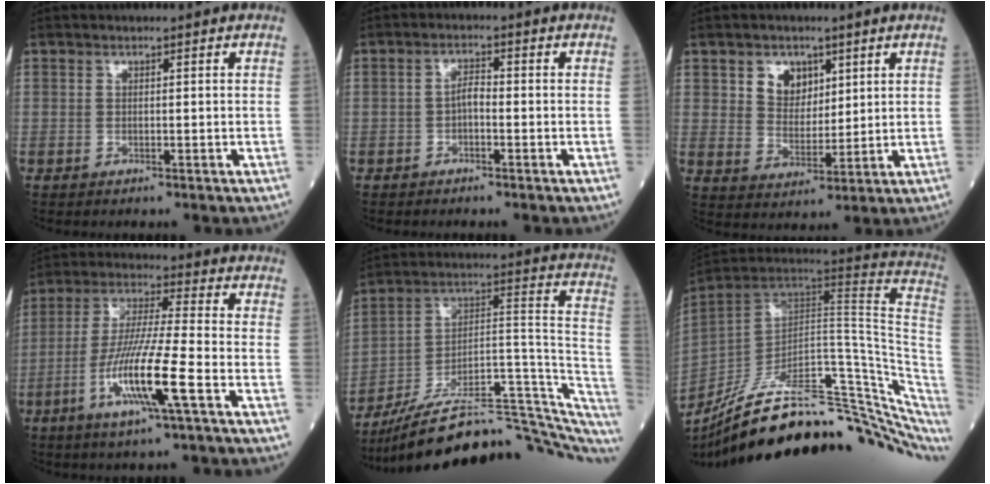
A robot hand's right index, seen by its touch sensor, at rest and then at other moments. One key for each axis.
{"total": 2.1, "fx": -0.7, "fy": 0.8, "fz": 1.9, "tx": -0.029, "ty": 0.005, "tz": -0.014}
{"total": 5.7, "fx": 2.8, "fy": 4.1, "fz": 2.7, "tx": -0.047, "ty": 0.007, "tz": 0.054}
{"total": 12.3, "fx": -4.8, "fy": -0.2, "fz": 11.3, "tx": -0.226, "ty": -0.012, "tz": -0.092}
{"total": 25.8, "fx": -20.5, "fy": 4.6, "fz": 15.0, "tx": -0.158, "ty": 0.038, "tz": -0.306}
{"total": 29.1, "fx": -20.9, "fy": 6.5, "fz": 19.2, "tx": -0.183, "ty": 0.001, "tz": -0.302}